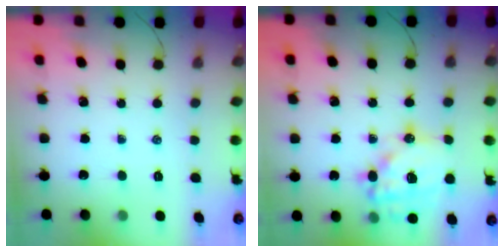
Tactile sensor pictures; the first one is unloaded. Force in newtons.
{"total": 16.3, "press": 16.0, "slide": 3.4}